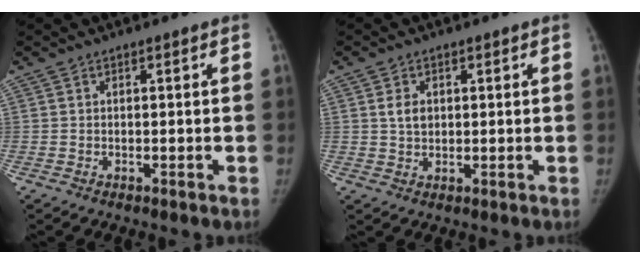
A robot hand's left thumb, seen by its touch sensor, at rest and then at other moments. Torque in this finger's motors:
{"motor_torque": [-0.04, 0.20, 0.53, -0.42, 0.01]}